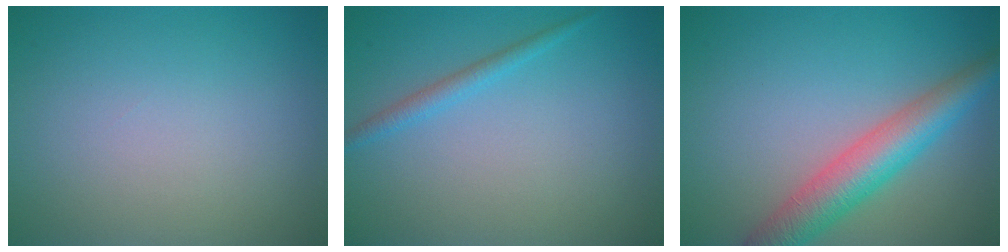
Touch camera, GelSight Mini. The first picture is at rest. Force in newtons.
{"total": 1.4, "press": 1.4, "slide": 0.1}
{"total": 5.6, "press": 5.6, "slide": 0.3}